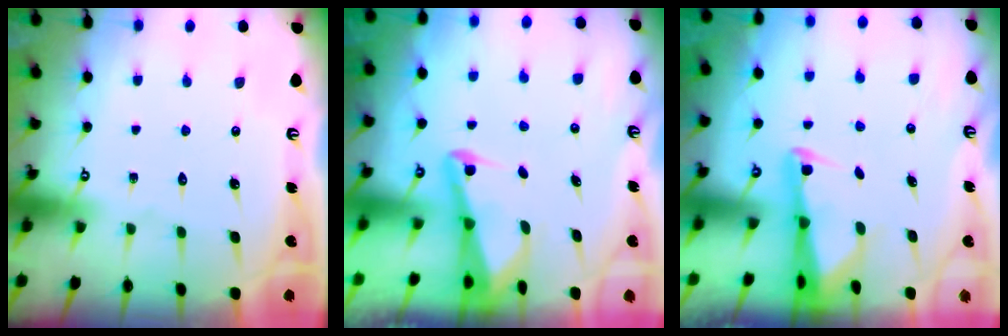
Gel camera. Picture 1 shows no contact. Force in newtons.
{"total": 2.7, "press": 2.6, "slide": 0.6}
{"total": 2.6, "press": 2.6, "slide": 0.5}